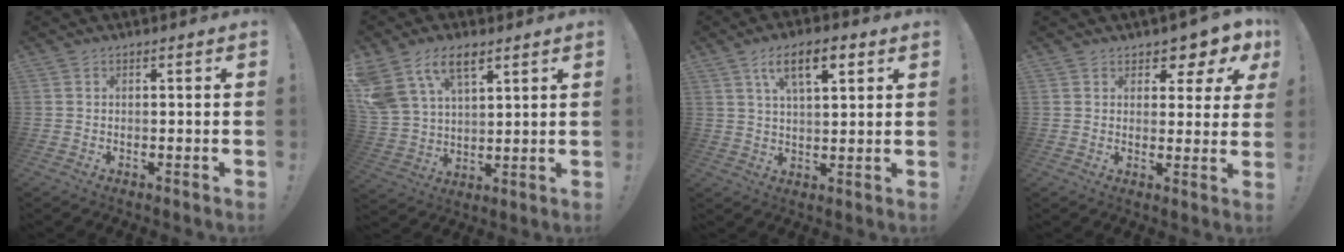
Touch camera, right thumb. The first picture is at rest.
{"total": 12.7, "force": [7.7, 7.2, 7.1], "torque": [-0.139, -0.035, 0.147]}
{"total": 10.5, "force": [5.1, 4.0, 8.2], "torque": [-0.128, -0.010, 0.087]}
{"total": 5.0, "force": [3.4, 3.0, 1.9], "torque": [-0.014, -0.035, 0.059]}